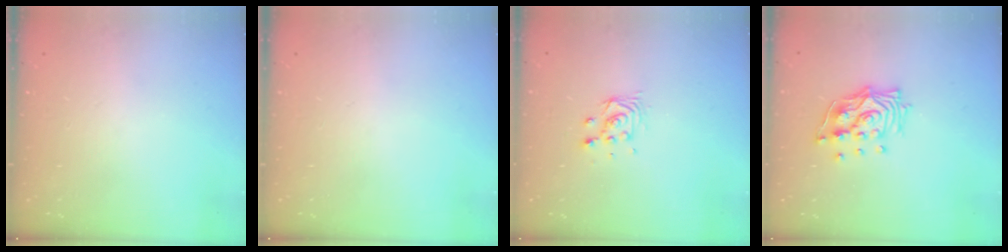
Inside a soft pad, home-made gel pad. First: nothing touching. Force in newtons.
{"total": 0.0}
{"total": 4.0, "press": 4.0, "slide": 0.1}
{"total": 13.3, "press": 13.3, "slide": 1.2}